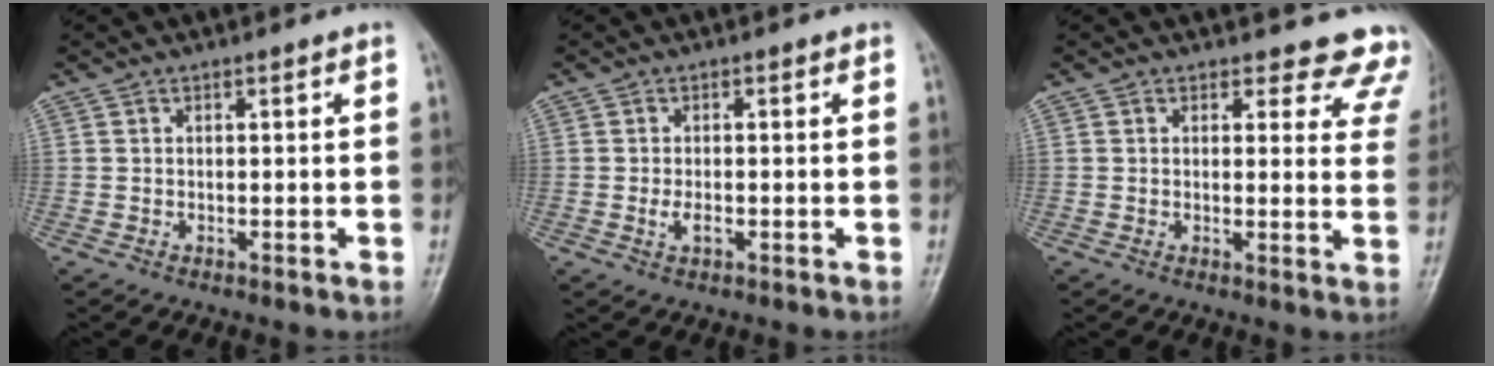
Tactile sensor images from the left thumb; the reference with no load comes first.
{"total": 2.4, "force": [-0.6, 1.4, 1.9], "torque": [-0.031, 0.000, -0.013]}
{"total": 10.3, "force": [9.5, 4.0, 0.8], "torque": [0.049, -0.063, 0.068]}